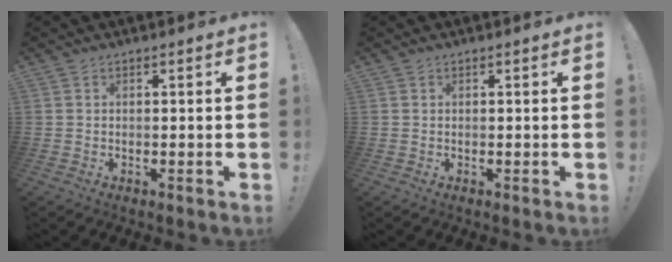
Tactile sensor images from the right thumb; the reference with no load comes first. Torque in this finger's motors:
{"motor_torque": [-0.02, 0.07, -0.09, 0.14, -0.03]}